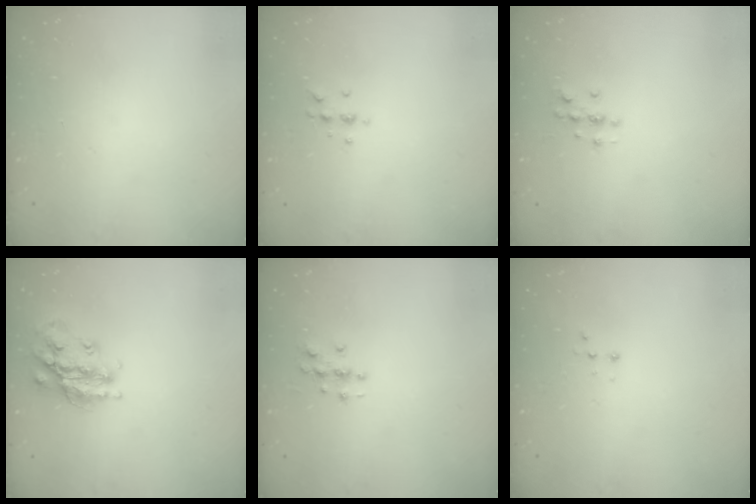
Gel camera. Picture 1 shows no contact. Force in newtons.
{"total": 4.0, "press": 3.8, "slide": 1.2}
{"total": 2.0, "press": 2.0, "slide": 0.2}
{"total": 17.4, "press": 17.4, "slide": 1.4}
{"total": 3.0, "press": 3.0, "slide": 0.3}
{"total": 2.7, "press": 2.7, "slide": 0.5}